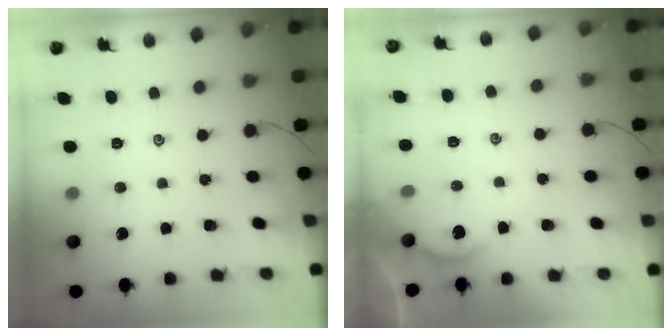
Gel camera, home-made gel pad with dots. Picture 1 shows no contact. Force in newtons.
{"total": 2.3, "press": 2.2, "slide": 0.4}